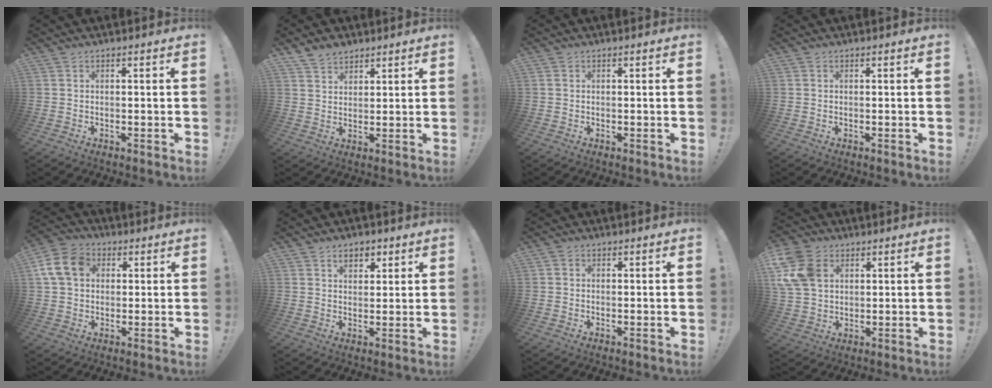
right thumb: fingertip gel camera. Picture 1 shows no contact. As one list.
[{"total": 5.3, "force": [4.4, 2.9, 1.0], "torque": [-0.013, -0.029, 0.082]}, {"total": 0.5, "force": [0.1, 0.5, 0.0], "torque": [-0.008, 0.005, 0.004]}, {"total": 0.0}, {"total": 12.6, "force": [3.2, 9.9, 7.1], "torque": [-0.125, 0.002, 0.067]}, {"total": 4.9, "force": [2.7, 3.3, 2.3], "torque": [-0.026, -0.010, 0.047]}, {"total": 0.9, "force": [0.1, 0.9, 0.1], "torque": [0.003, 0.002, 0.001]}, {"total": 14.0, "force": [4.6, 10.2, 8.4], "torque": [-0.170, -0.008, 0.094]}]